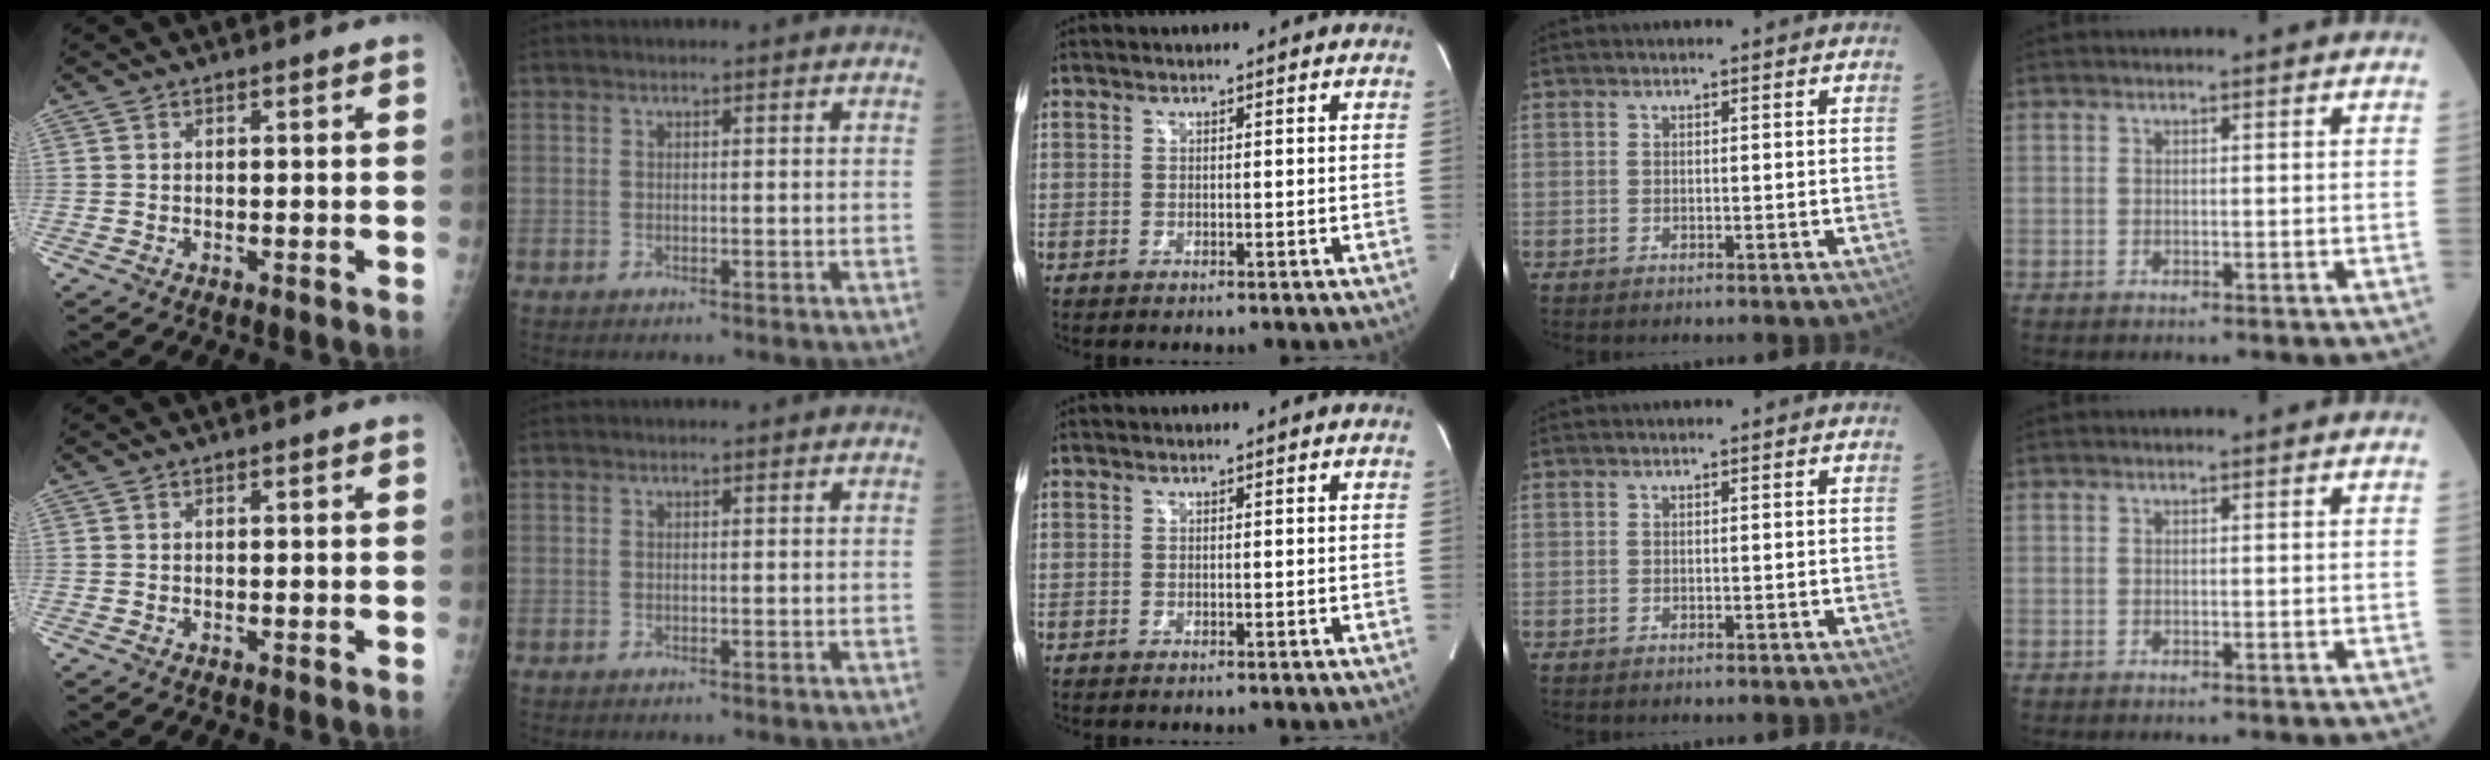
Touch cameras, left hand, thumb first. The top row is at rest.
{}